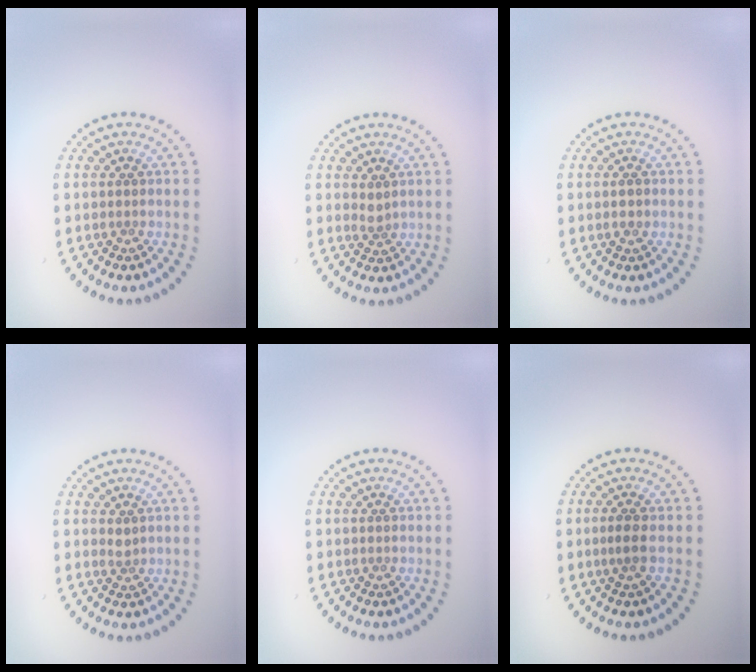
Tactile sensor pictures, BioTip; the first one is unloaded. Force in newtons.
{"total": 1.0, "press": 0.8, "slide": 0.6}
{"total": 1.0, "press": 1.0, "slide": 0.3}
{"total": 0.7, "press": 0.5, "slide": 0.5}
{"total": 0.0}
{"total": 1.2, "press": 1.0, "slide": 0.7}